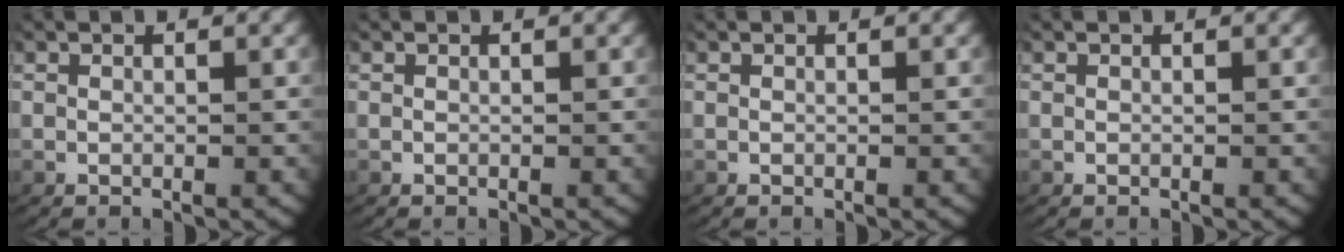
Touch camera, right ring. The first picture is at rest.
{"total": 0.0}
{"total": 0.0}
{"total": 0.0}